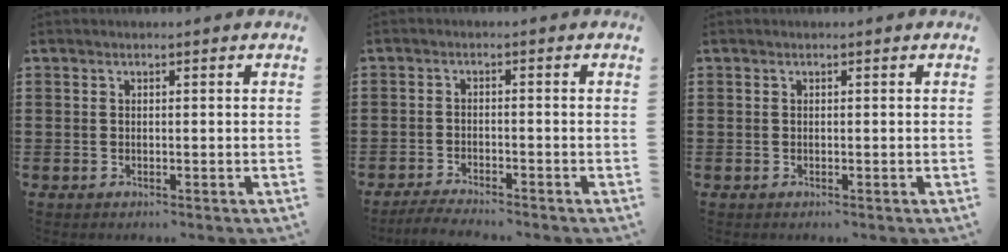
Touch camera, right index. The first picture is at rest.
{"total": 2.7, "force": [-2.6, -0.1, 0.6], "torque": [-0.009, 0.000, -0.053]}
{"total": 0.0}